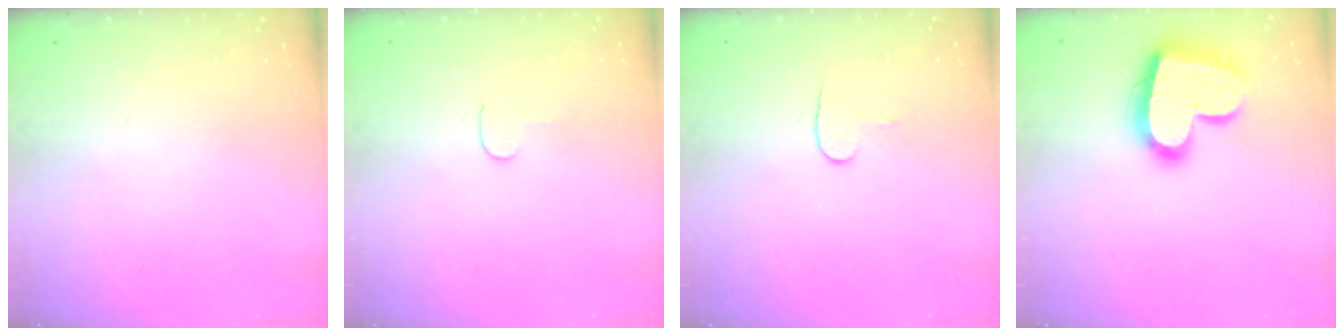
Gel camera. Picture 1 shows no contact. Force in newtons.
{"total": 3.9, "press": 3.8, "slide": 0.4}
{"total": 5.3, "press": 5.3, "slide": 0.5}
{"total": 20.3, "press": 20.3, "slide": 1.5}